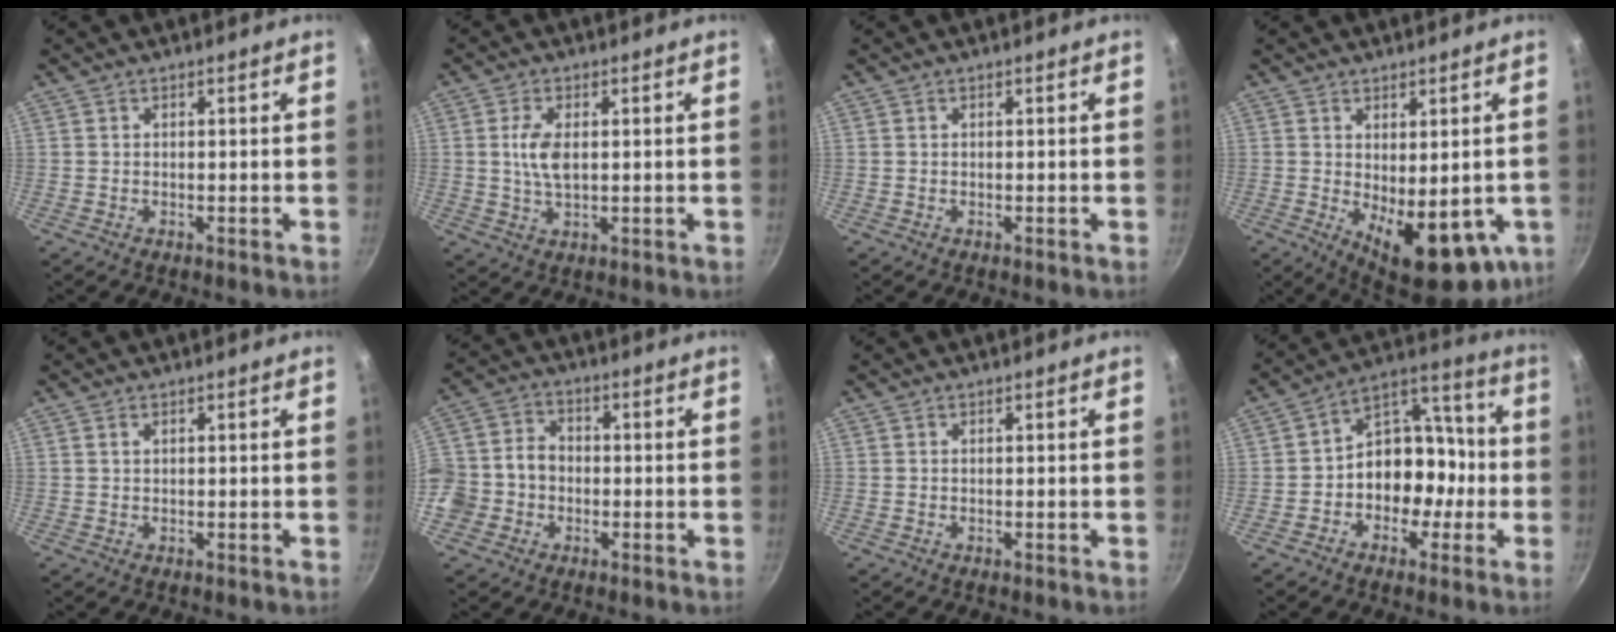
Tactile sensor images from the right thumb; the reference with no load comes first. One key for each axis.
{"total": 5.4, "fx": 0.7, "fy": 2.7, "fz": 4.6, "tx": -0.093, "ty": 0.000, "tz": 0.014}
{"total": 0.0}
{"total": 15.3, "fx": -2.9, "fy": 6.9, "fz": 13.3, "tx": -0.156, "ty": -0.023, "tz": -0.022}
{"total": 0.7, "fx": 0.4, "fy": 0.4, "fz": 0.5, "tx": -0.008, "ty": 0.002, "tz": 0.007}
{"total": 11.8, "fx": -2.8, "fy": 10.0, "fz": 5.6, "tx": -0.099, "ty": 0.038, "tz": -0.064}
{"total": 0.0}
{"total": 12.9, "fx": -3.0, "fy": 10.0, "fz": 7.5, "tx": -0.050, "ty": 0.069, "tz": -0.054}